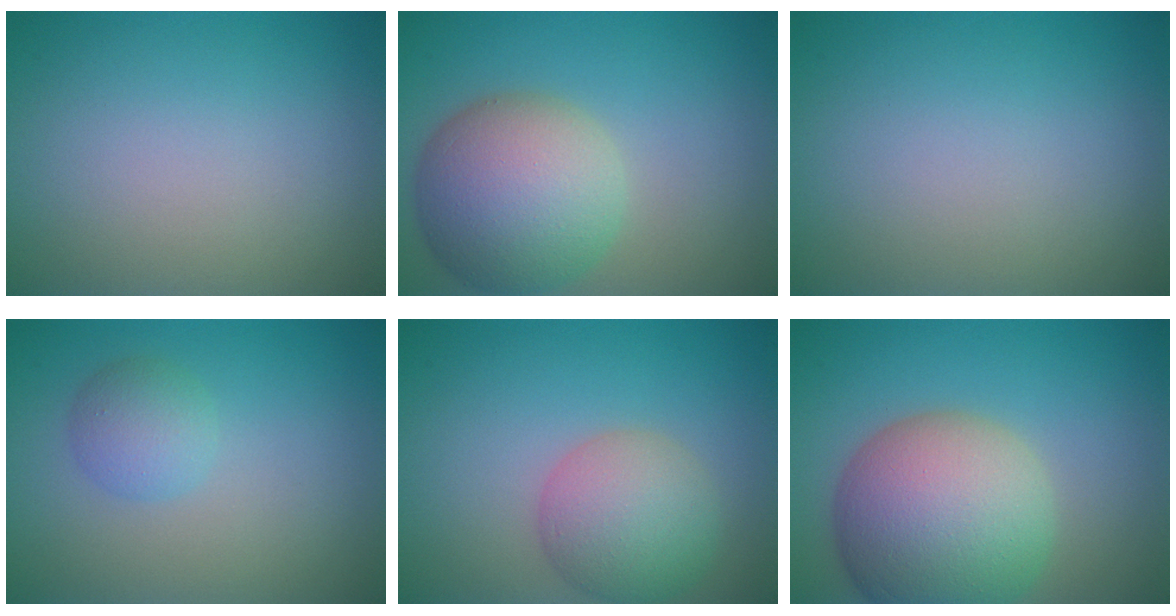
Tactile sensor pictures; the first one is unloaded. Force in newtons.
{"total": 9.0, "press": 9.0, "slide": 0.5}
{"total": 0.0}
{"total": 2.4, "press": 2.4, "slide": 0.2}
{"total": 5.3, "press": 5.3, "slide": 0.3}
{"total": 11.4, "press": 11.4, "slide": 0.7}